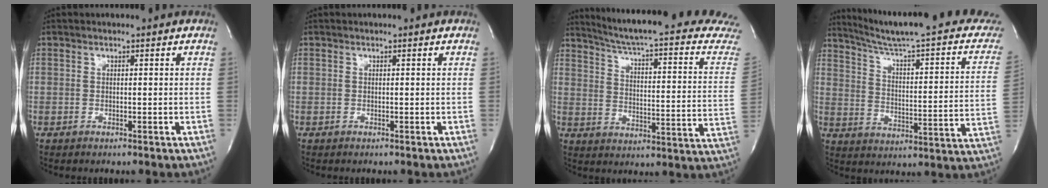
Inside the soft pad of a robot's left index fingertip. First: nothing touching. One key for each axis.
{"total": 0.0}
{"total": 24.9, "fx": 22.3, "fy": 1.0, "fz": 11.0, "tx": -0.161, "ty": -0.086, "tz": 0.270}
{"total": 24.4, "fx": 20.6, "fy": 2.2, "fz": 12.9, "tx": -0.185, "ty": -0.036, "tz": 0.268}